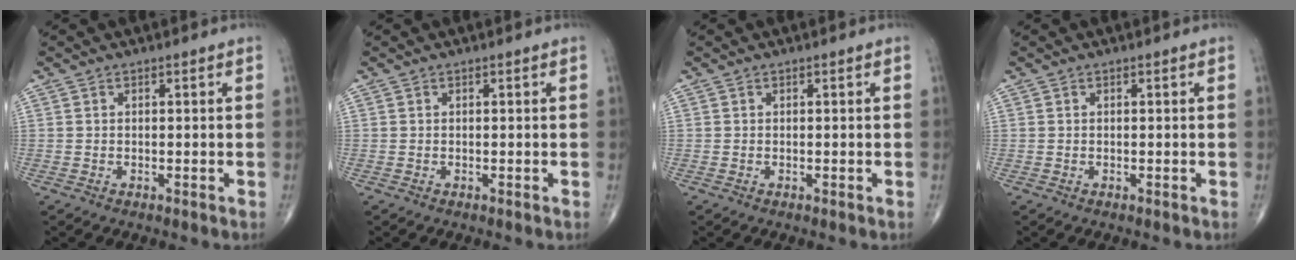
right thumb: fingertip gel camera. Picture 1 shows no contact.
{"total": 0.0}
{"total": 0.0}
{"total": 0.0}